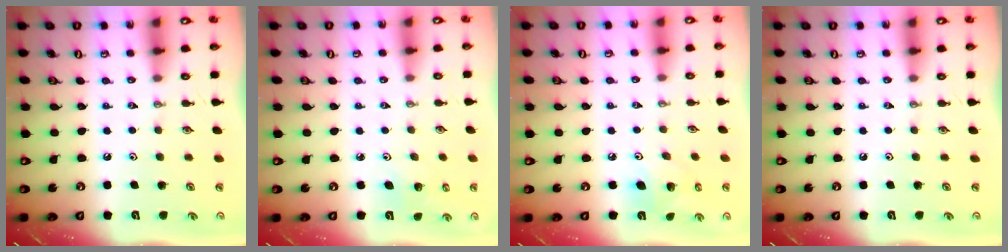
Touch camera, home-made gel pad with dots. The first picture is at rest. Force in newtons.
{"total": 3.6, "press": 3.3, "slide": 1.4}
{"total": 8.0, "press": 7.8, "slide": 1.7}
{"total": 0.0}